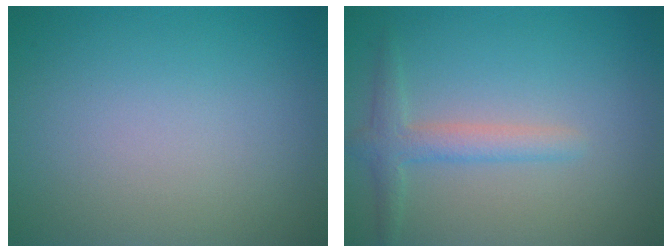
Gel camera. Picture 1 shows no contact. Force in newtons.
{"total": 2.4, "press": 2.4, "slide": 0.1}